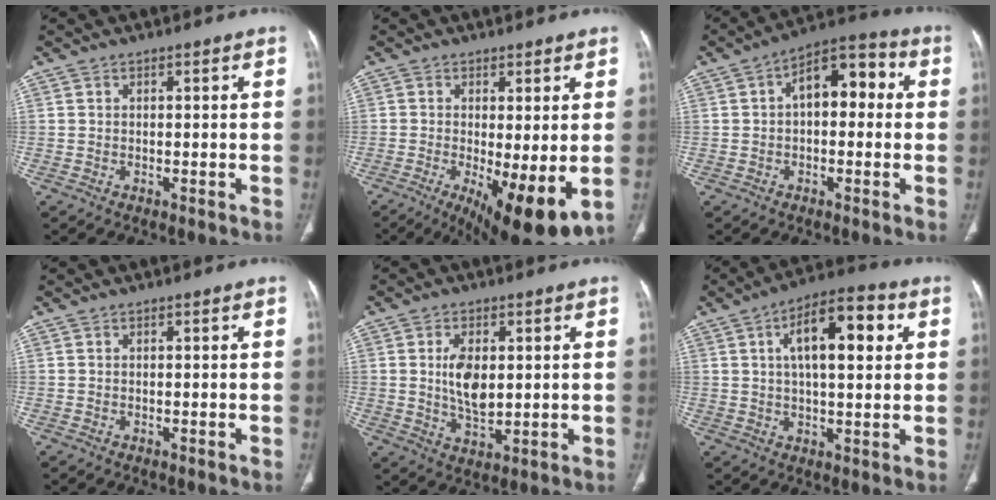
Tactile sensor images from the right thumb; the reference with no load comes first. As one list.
[{"total": 13.0, "force": [-3.5, 3.7, 12.0], "torque": [-0.171, -0.026, -0.041]}, {"total": 10.4, "force": [1.0, 6.0, 8.4], "torque": [-0.090, 0.034, 0.002]}, {"total": 0.0}, {"total": 7.8, "force": [1.1, 4.3, 6.4], "torque": [-0.109, -0.012, 0.025]}, {"total": 13.5, "force": [3.8, 5.6, 11.7], "torque": [-0.163, 0.012, 0.052]}]